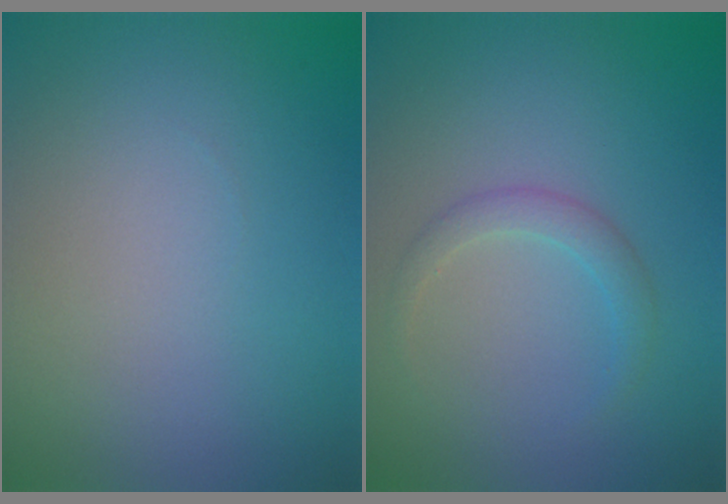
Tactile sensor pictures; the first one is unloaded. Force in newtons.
{"total": 1.6, "press": 1.6, "slide": 0.1}